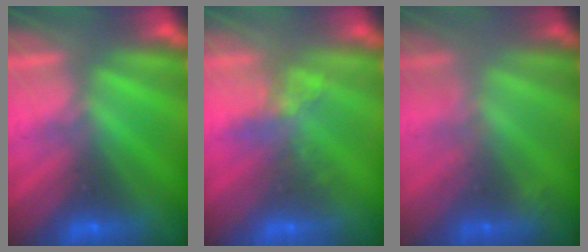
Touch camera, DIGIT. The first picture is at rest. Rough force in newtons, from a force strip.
{"total": 2.5}
{"total": 2.6}